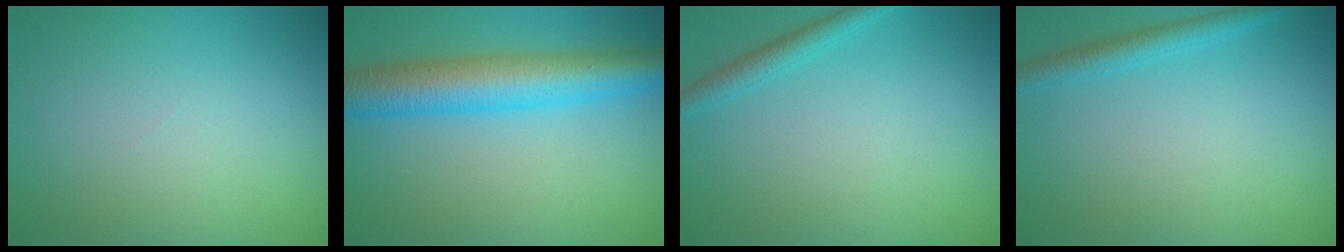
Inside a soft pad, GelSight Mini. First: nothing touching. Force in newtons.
{"total": 7.1, "press": 7.1, "slide": 0.1}
{"total": 1.9, "press": 1.9, "slide": 0.1}
{"total": 2.2, "press": 2.2, "slide": 0.1}